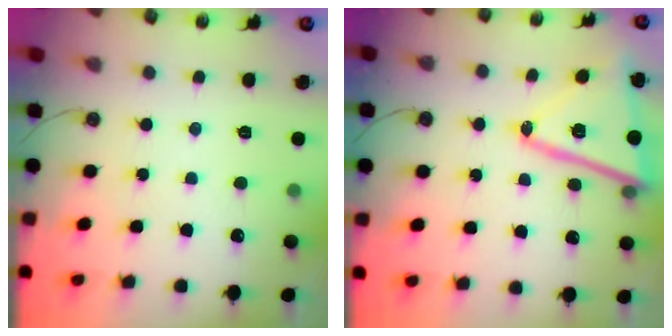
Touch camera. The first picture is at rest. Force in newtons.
{"total": 17.3, "press": 17.2, "slide": 1.5}